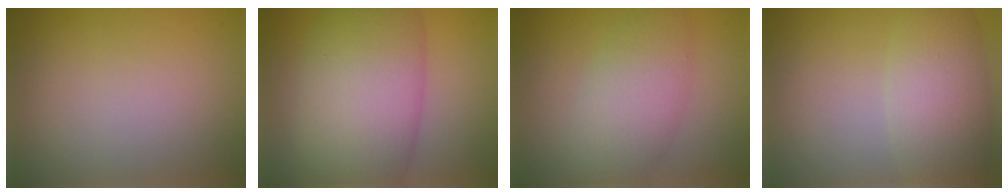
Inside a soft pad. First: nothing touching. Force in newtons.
{"total": 11.1, "press": 11.1, "slide": 0.3}
{"total": 3.8, "press": 3.8, "slide": 0.3}
{"total": 5.6, "press": 5.6, "slide": 0.5}